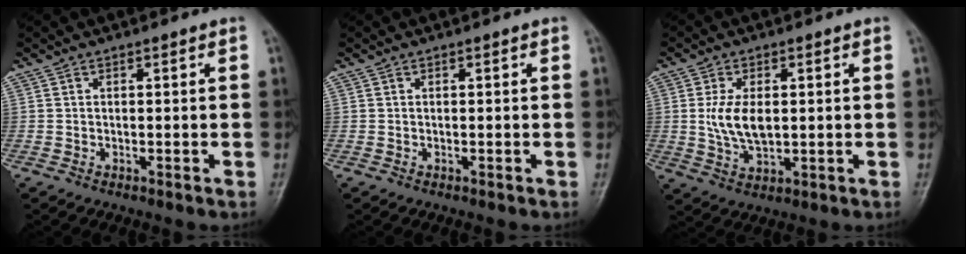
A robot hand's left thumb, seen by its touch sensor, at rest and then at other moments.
{"total": 0.0}
{"total": 7.5, "force": [0.6, 4.1, 6.3], "torque": [-0.120, -0.007, 0.015]}